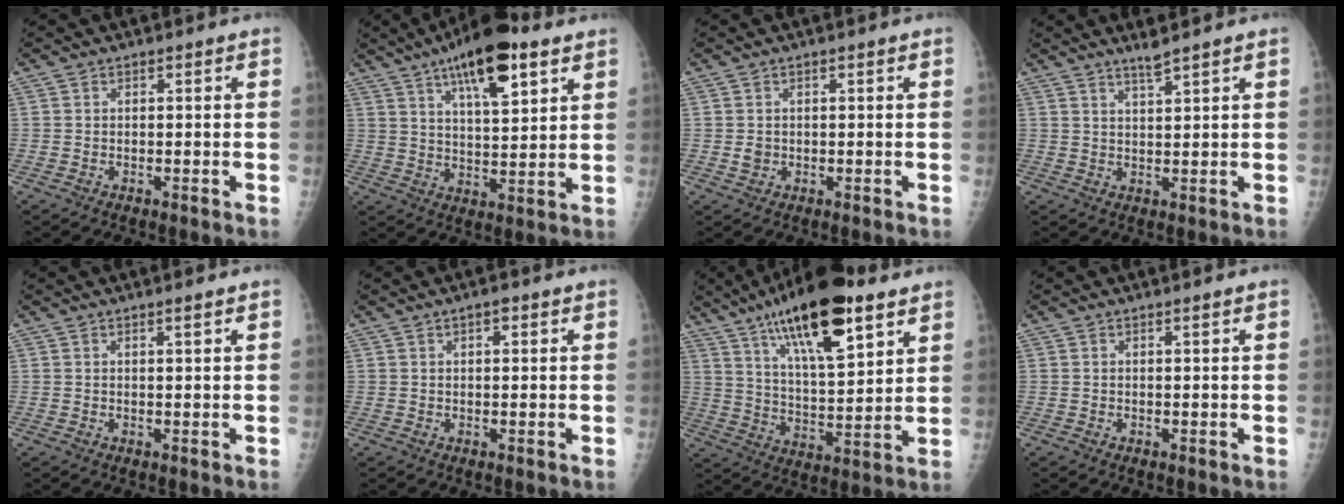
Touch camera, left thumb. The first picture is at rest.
{"total": 15.3, "force": [8.5, 4.9, 11.7], "torque": [-0.168, -0.025, 0.136]}
{"total": 1.7, "force": [0.0, 1.5, 0.9], "torque": [-0.008, 0.002, 0.002]}
{"total": 3.2, "force": [2.7, -0.2, 1.8], "torque": [-0.034, -0.017, 0.052]}
{"total": 1.3, "force": [0.9, 0.0, 0.9], "torque": [-0.015, -0.005, 0.016]}
{"total": 2.1, "force": [1.1, 0.8, 1.6], "torque": [-0.021, -0.001, 0.015]}
{"total": 21.4, "force": [12.0, 6.8, 16.3], "torque": [-0.255, -0.038, 0.206]}
{"total": 0.6, "force": [0.4, 0.0, 0.4], "torque": [-0.010, -0.002, 0.008]}